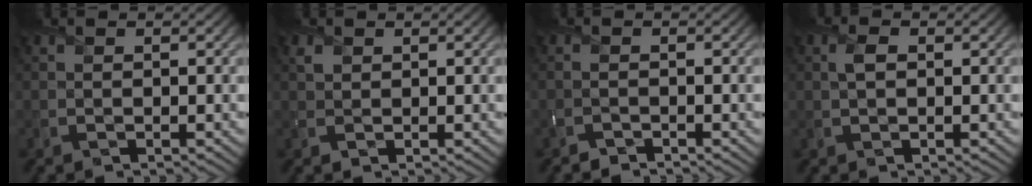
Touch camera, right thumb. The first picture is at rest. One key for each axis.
{"total": 1.1, "fx": 0.8, "fy": 0.7, "fz": 0.2, "tx": -0.004, "ty": -0.001, "tz": 0.017}
{"total": 1.2, "fx": -1.2, "fy": 0.1, "fz": 0.0, "tx": 0.000, "ty": -0.004, "tz": -0.027}
{"total": 1.5, "fx": 0.3, "fy": 0.9, "fz": 1.2, "tx": -0.028, "ty": 0.002, "tz": 0.005}